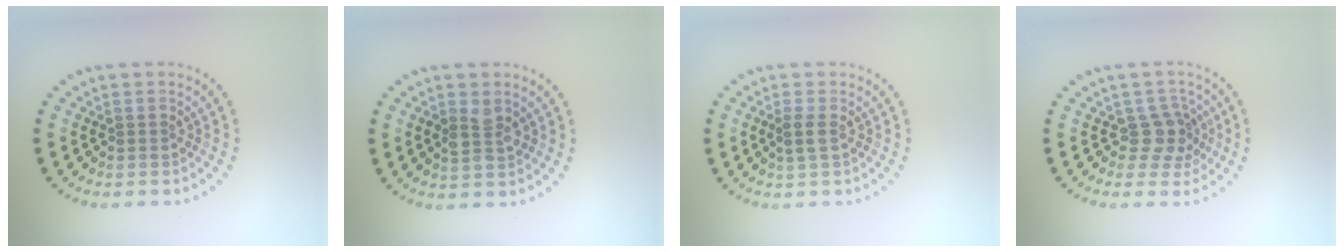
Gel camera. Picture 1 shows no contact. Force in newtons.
{"total": 2.1, "press": 2.0, "slide": 0.3}
{"total": 1.2, "press": 1.1, "slide": 0.6}
{"total": 2.6, "press": 2.0, "slide": 1.7}